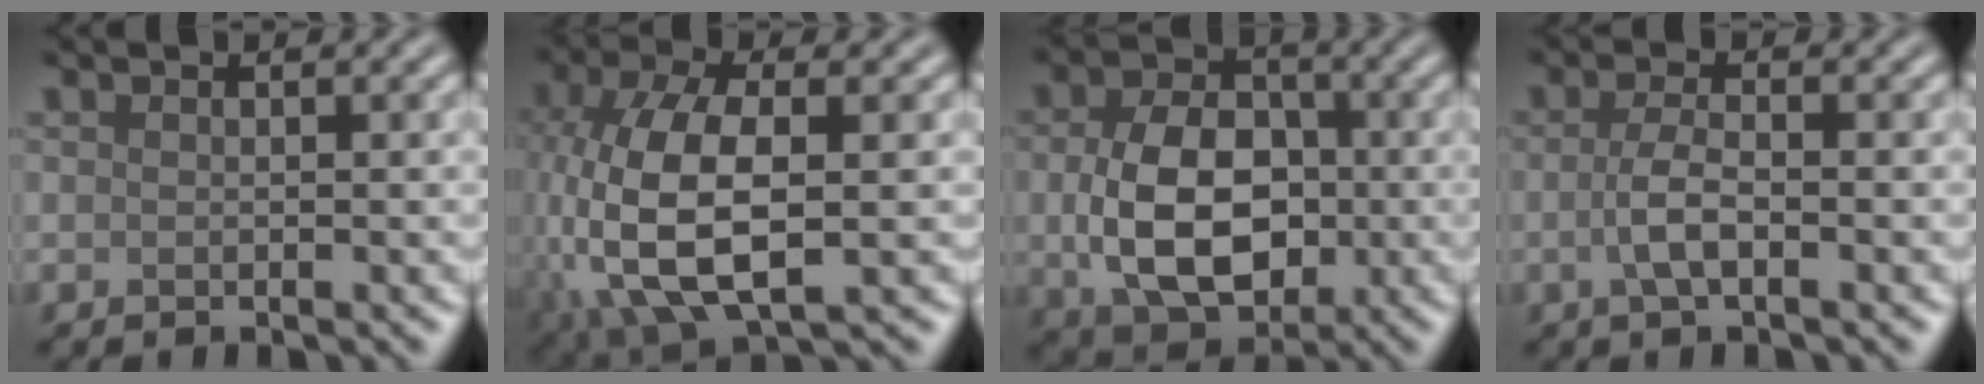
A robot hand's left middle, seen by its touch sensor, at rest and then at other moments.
{"total": 11.2, "force": [-1.5, 5.7, 9.6], "torque": [-0.230, -0.010, -0.028]}
{"total": 8.9, "force": [-0.6, 6.2, 6.4], "torque": [-0.134, -0.012, -0.005]}
{"total": 2.6, "force": [-0.6, 0.8, 2.4], "torque": [-0.052, 0.000, -0.015]}